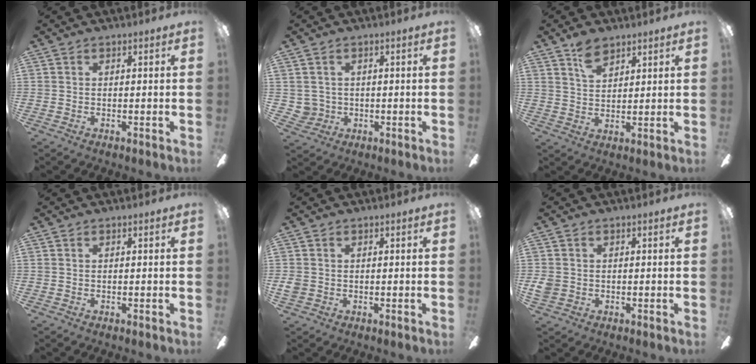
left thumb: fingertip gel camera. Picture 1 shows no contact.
{"total": 3.3, "force": [1.0, 3.2, 0.1], "torque": [-0.014, 0.004, 0.022]}
{"total": 5.9, "force": [4.3, 3.1, 2.5], "torque": [-0.045, -0.014, 0.079]}
{"total": 0.0}
{"total": 1.9, "force": [0.1, 1.8, 0.7], "torque": [-0.013, 0.004, 0.002]}
{"total": 2.7, "force": [0.1, 2.5, 1.0], "torque": [-0.018, 0.006, 0.003]}